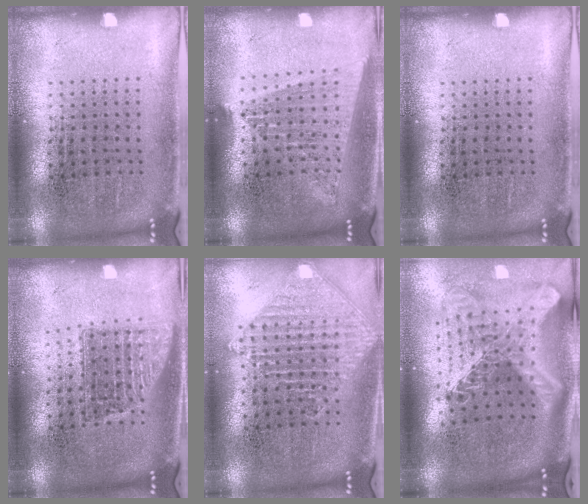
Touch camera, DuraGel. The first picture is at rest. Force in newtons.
{"total": 1.7, "press": 1.6, "slide": 0.7}
{"total": 0.0}
{"total": 1.4, "press": 1.1, "slide": 0.9}
{"total": 1.2, "press": 1.2, "slide": 0.2}
{"total": 2.9, "press": 2.1, "slide": 2.0}